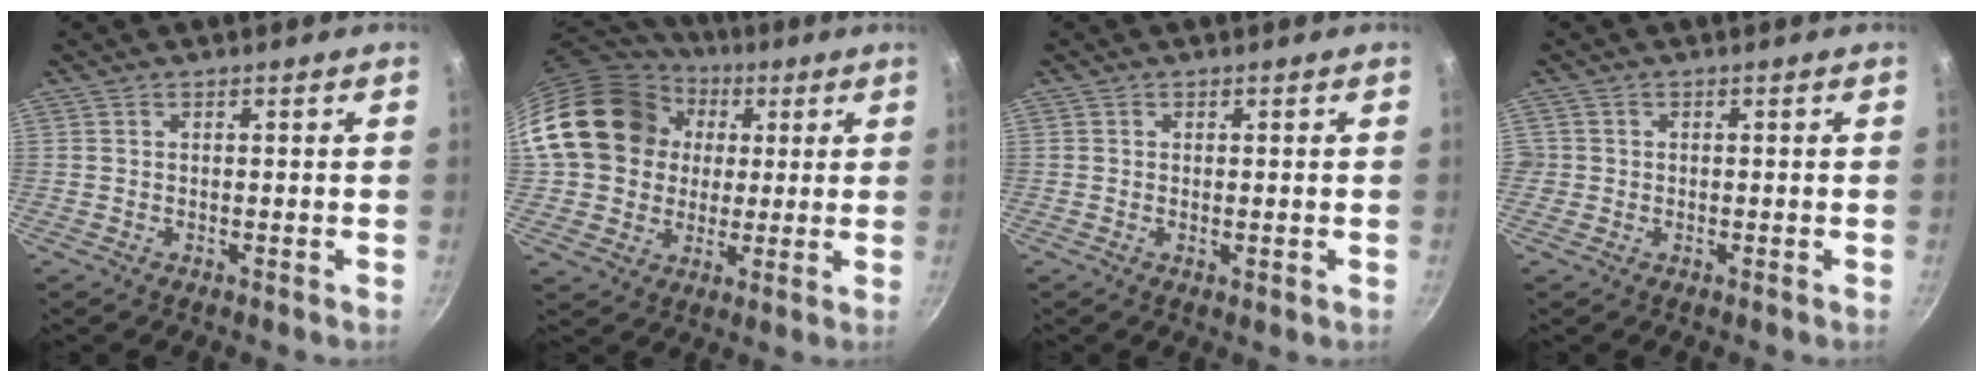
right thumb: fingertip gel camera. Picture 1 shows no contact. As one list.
[{"total": 19.8, "force": [3.3, 16.9, 9.7], "torque": [-0.153, 0.031, 0.057]}, {"total": 1.1, "force": [-0.1, 0.4, 1.0], "torque": [-0.018, -0.003, -0.003]}, {"total": 1.1, "force": [-0.3, 1.1, 0.1], "torque": [0.003, 0.004, -0.005]}]